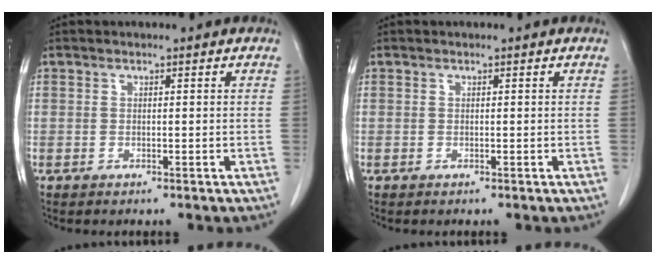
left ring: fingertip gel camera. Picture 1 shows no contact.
{"total": 0.0}